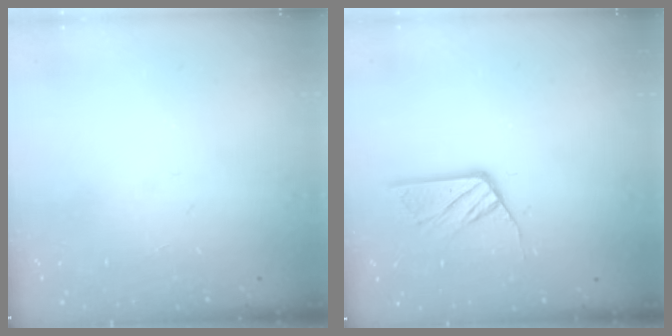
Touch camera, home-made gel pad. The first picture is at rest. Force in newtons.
{"total": 6.9, "press": 6.9, "slide": 0.6}